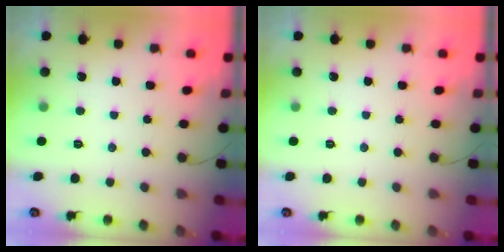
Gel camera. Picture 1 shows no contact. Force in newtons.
{"total": 0.0}